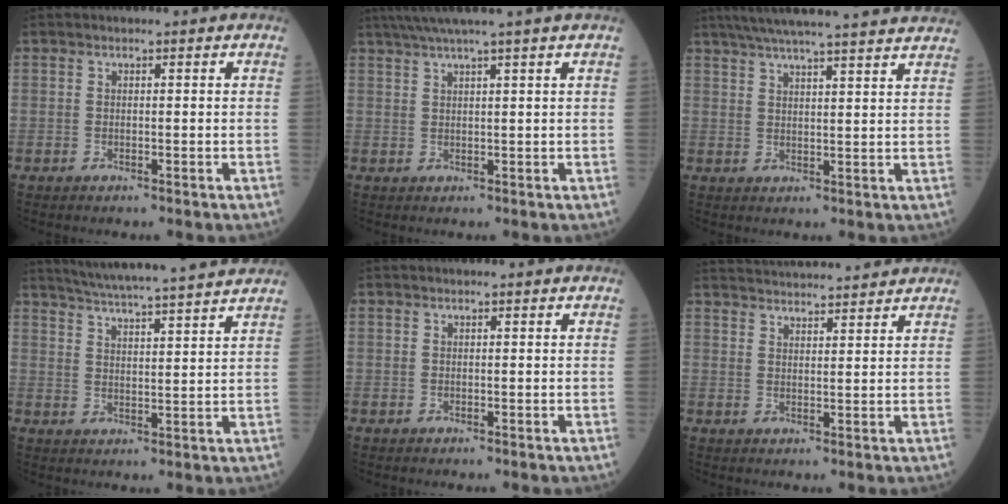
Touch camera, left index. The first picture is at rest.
{"total": 5.9, "force": [4.6, -1.8, 3.2], "torque": [-0.047, 0.016, 0.074]}
{"total": 20.9, "force": [18.7, 0.5, 9.3], "torque": [-0.154, 0.015, 0.244]}
{"total": 16.1, "force": [14.7, -0.7, 6.5], "torque": [-0.115, 0.001, 0.203]}
{"total": 0.0}
{"total": 12.8, "force": [12.3, 1.1, 3.4], "torque": [-0.061, 0.033, 0.178]}